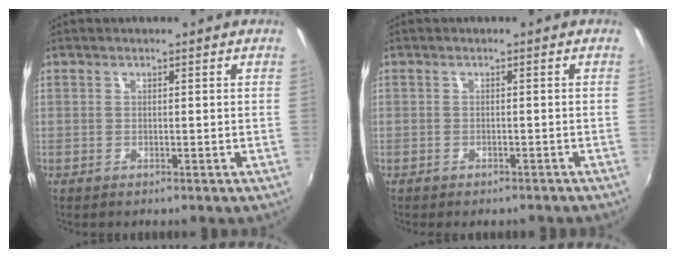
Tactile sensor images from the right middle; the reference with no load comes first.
{"total": 1.8, "force": [-1.4, 1.0, 0.5], "torque": [-0.014, -0.004, -0.018]}